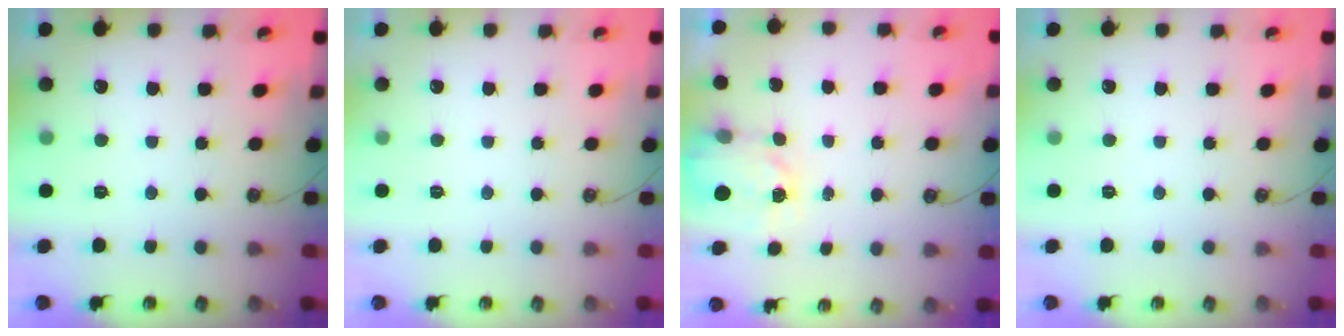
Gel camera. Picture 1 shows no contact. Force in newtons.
{"total": 0.0}
{"total": 3.6, "press": 3.6, "slide": 0.4}
{"total": 0.0}